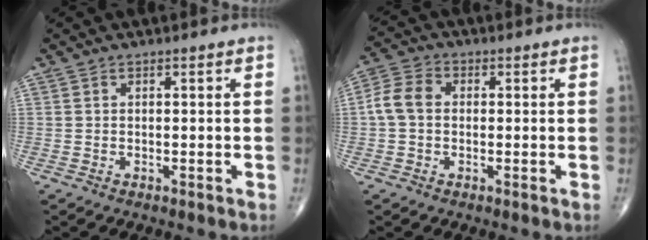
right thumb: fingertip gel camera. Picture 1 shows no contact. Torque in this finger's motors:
{"motor_torque": [0.87, 0.77, 0.62, -0.32, 0.10]}